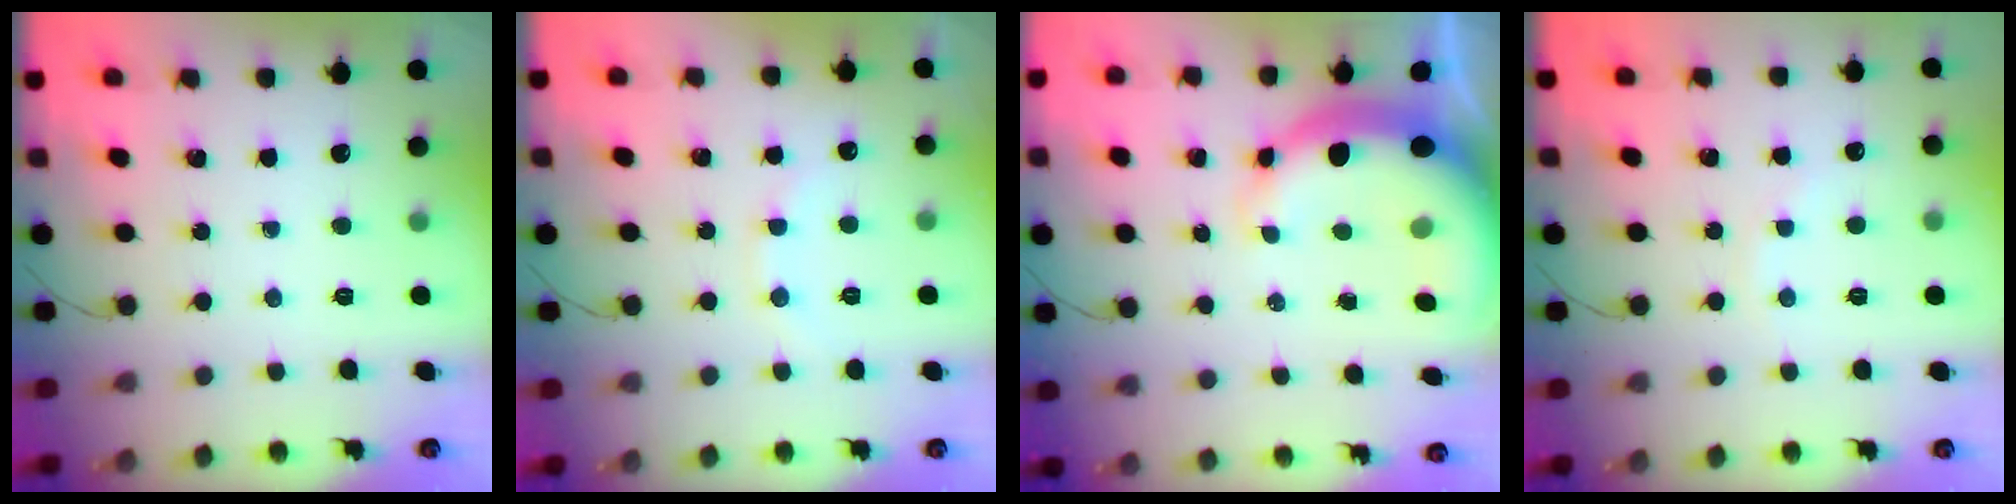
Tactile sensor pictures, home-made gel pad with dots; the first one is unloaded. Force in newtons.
{"total": 6.6, "press": 6.5, "slide": 1.1}
{"total": 11.3, "press": 10.9, "slide": 3.0}
{"total": 3.4, "press": 3.2, "slide": 1.0}